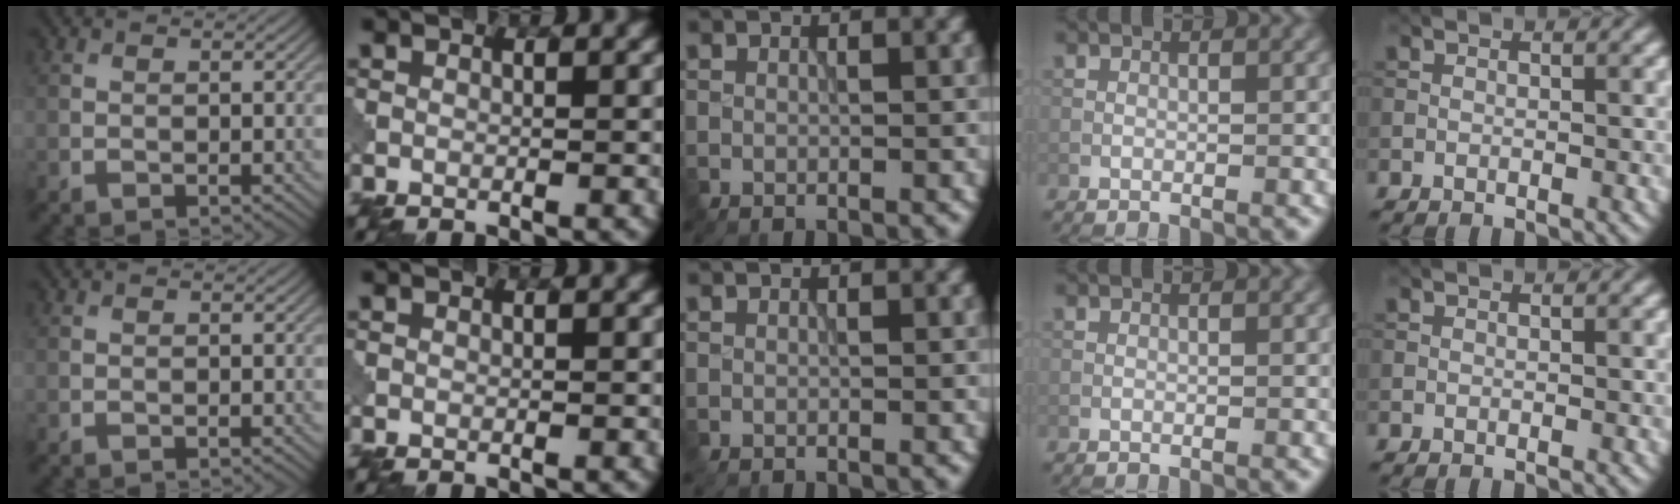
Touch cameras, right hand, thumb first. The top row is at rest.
{}